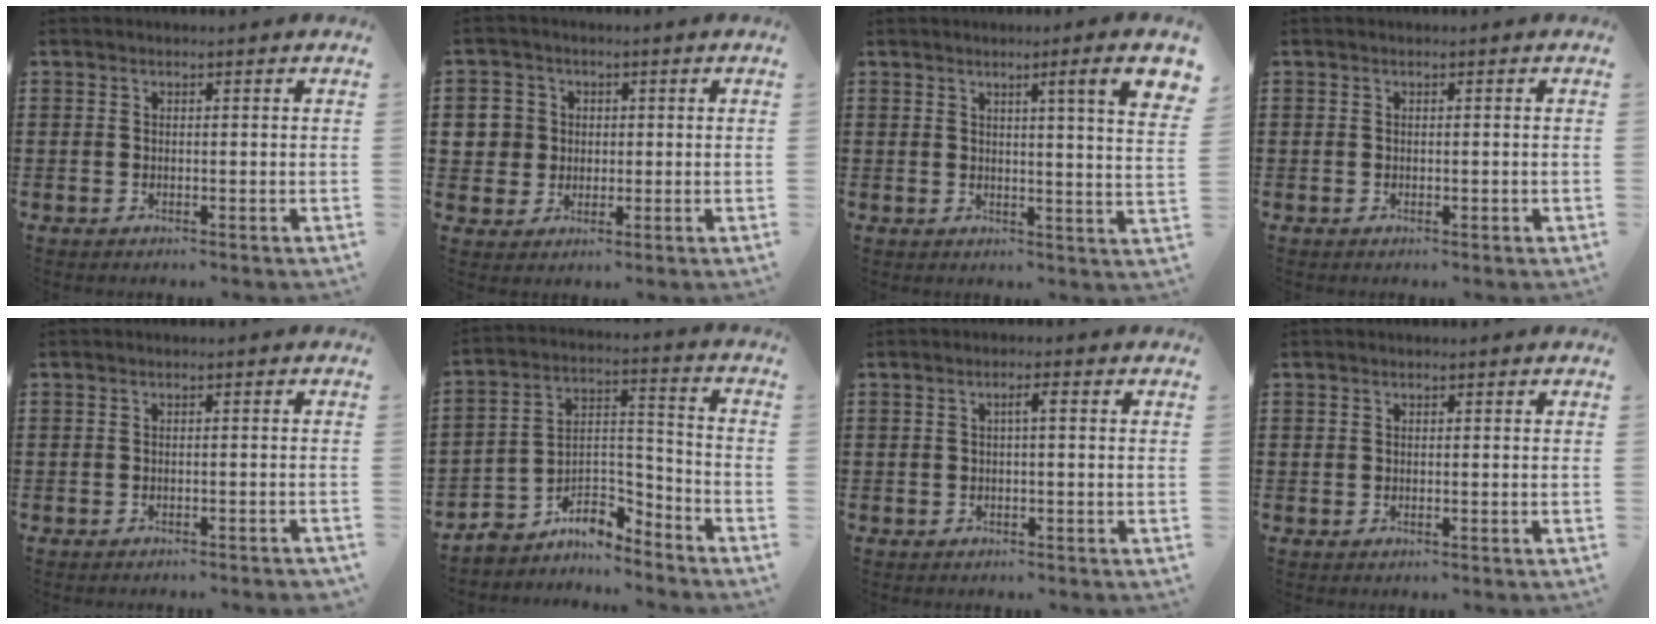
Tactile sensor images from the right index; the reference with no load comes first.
{"total": 4.7, "force": [0.5, 4.6, 1.0], "torque": [-0.048, 0.015, 0.006]}
{"total": 6.4, "force": [3.0, -0.3, 5.6], "torque": [-0.090, -0.013, 0.041]}
{"total": 0.0}
{"total": 0.9, "force": [-0.9, 0.0, 0.2], "torque": [-0.005, 0.000, -0.018]}
{"total": 6.2, "force": [-5.2, 3.0, 1.7], "torque": [-0.038, 0.002, -0.103]}
{"total": 1.6, "force": [0.1, 0.1, 1.6], "torque": [-0.032, 0.003, -0.001]}
{"total": 0.0}